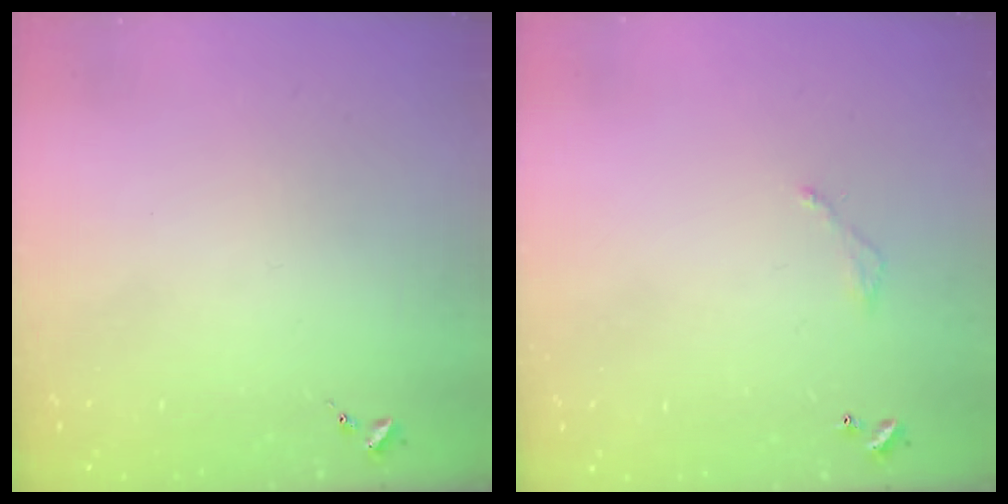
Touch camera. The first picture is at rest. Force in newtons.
{"total": 3.8, "press": 3.8, "slide": 0.2}